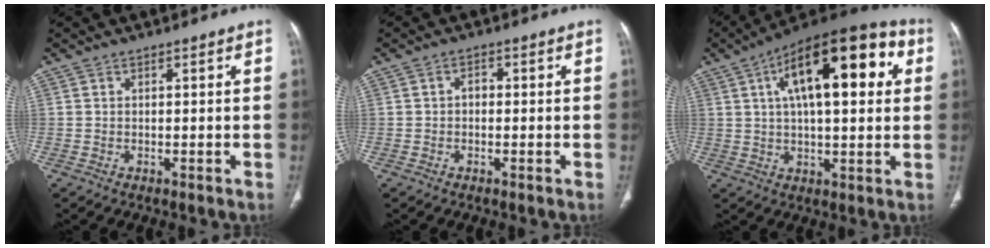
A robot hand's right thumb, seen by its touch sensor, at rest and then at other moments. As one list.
[{"total": 1.5, "force": [-0.2, 1.1, 1.0], "torque": [-0.008, 0.008, -0.006]}, {"total": 22.1, "force": [6.4, 8.8, 19.3], "torque": [-0.273, 0.020, 0.088]}]